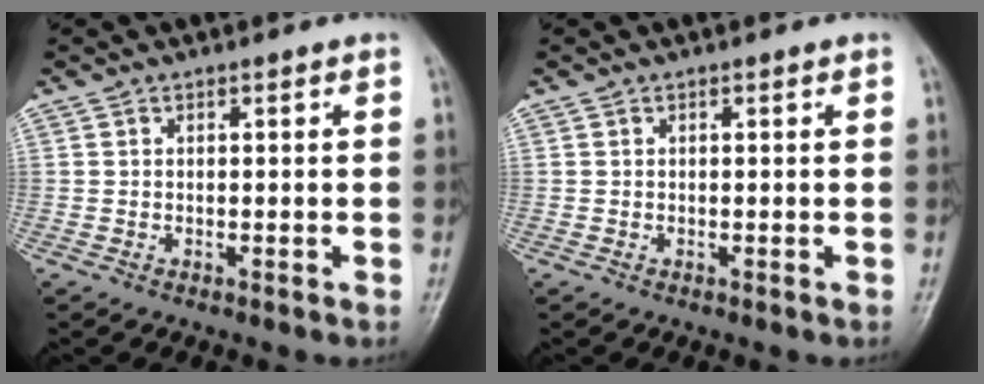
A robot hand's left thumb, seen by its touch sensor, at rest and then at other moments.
{"total": 0.0}